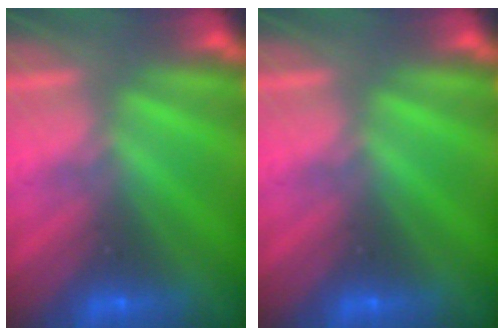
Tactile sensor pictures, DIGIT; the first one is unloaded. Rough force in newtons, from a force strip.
{"total": 0.0}